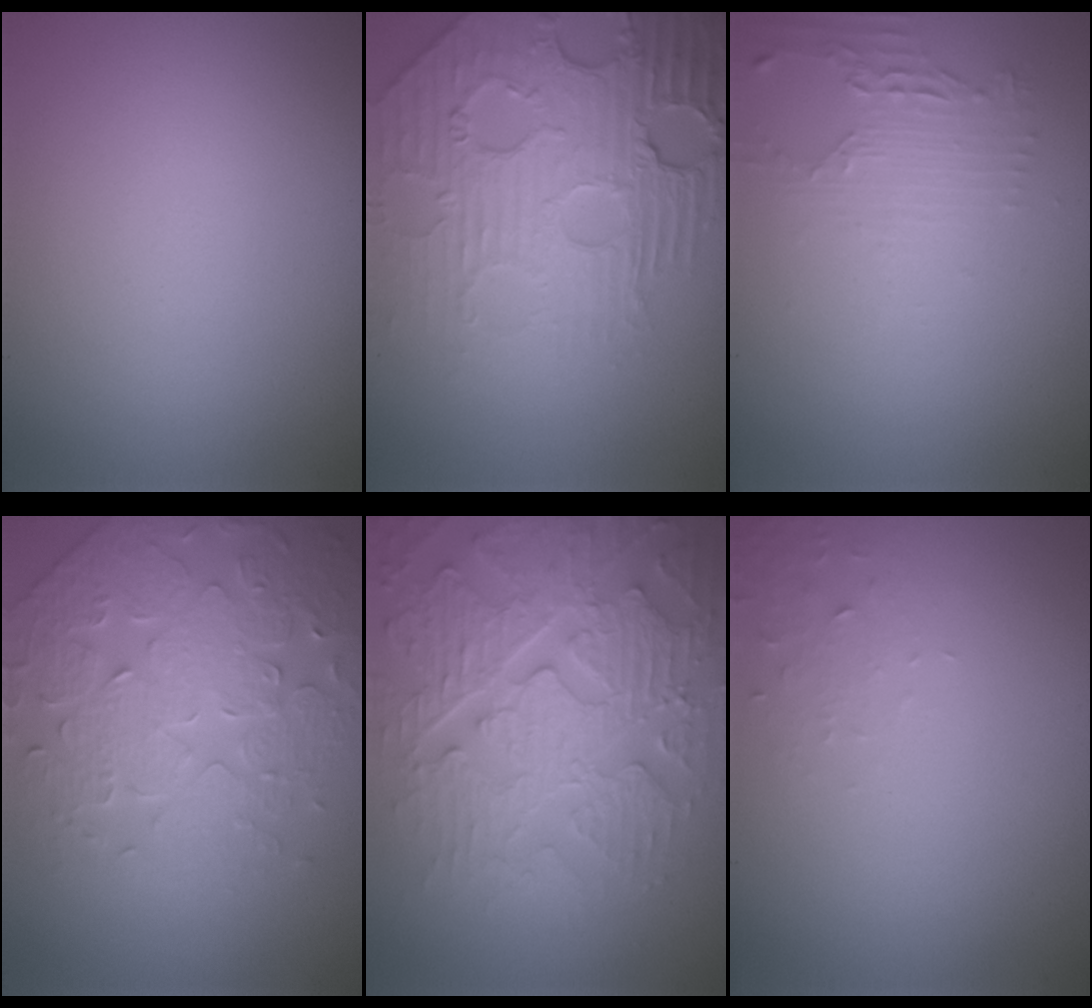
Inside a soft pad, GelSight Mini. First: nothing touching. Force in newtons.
{"total": 8.5, "press": 6.0, "slide": 6.1}
{"total": 2.2, "press": 1.7, "slide": 1.4}
{"total": 5.1, "press": 4.9, "slide": 1.3}
{"total": 8.5, "press": 6.5, "slide": 5.4}
{"total": 1.2, "press": 1.2, "slide": 0.1}